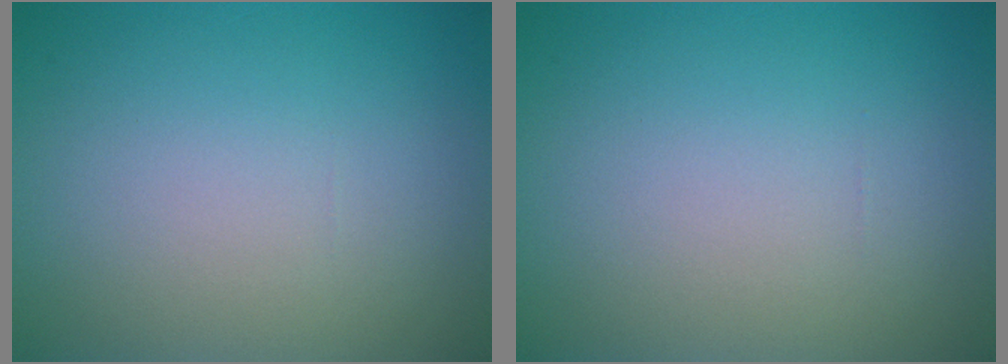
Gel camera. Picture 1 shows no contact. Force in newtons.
{"total": 0.0}